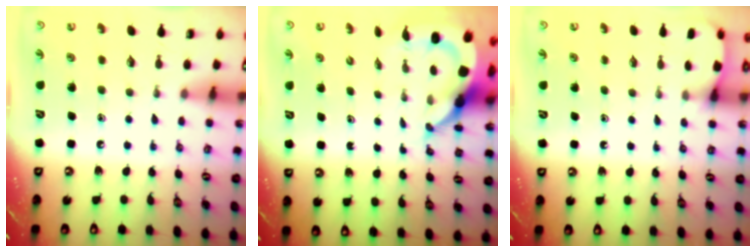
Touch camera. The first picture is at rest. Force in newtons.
{"total": 6.0, "press": 5.9, "slide": 0.9}
{"total": 2.8, "press": 2.8, "slide": 0.1}